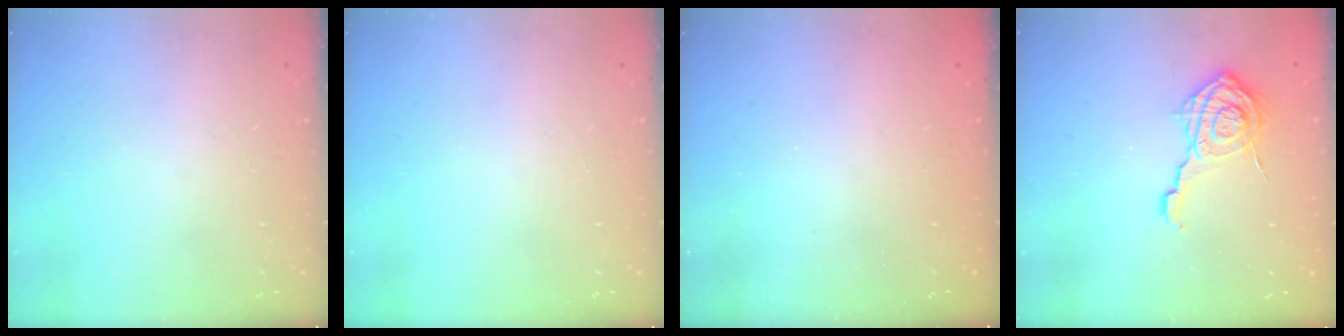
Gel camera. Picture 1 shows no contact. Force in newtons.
{"total": 0.0}
{"total": 2.4, "press": 2.3, "slide": 0.7}
{"total": 13.1, "press": 13.1, "slide": 0.8}